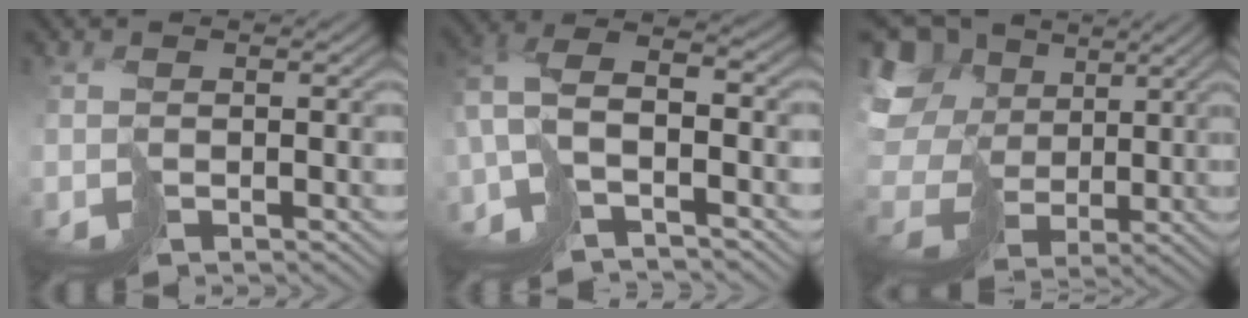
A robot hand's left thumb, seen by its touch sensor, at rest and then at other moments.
{"total": 8.2, "force": [-3.6, 3.4, 6.6], "torque": [-0.144, 0.004, -0.081]}
{"total": 14.8, "force": [3.9, 11.8, 8.0], "torque": [-0.254, 0.008, 0.078]}